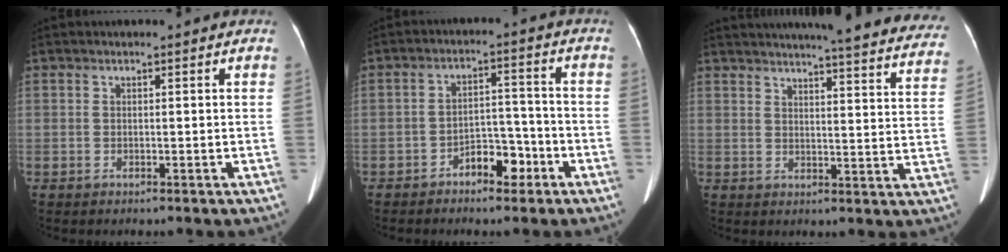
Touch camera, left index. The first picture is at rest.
{"total": 5.3, "force": [-3.4, 2.6, 3.1], "torque": [-0.043, 0.024, -0.057]}
{"total": 30.6, "force": [28.0, 3.0, 12.0], "torque": [-0.171, -0.077, 0.316]}